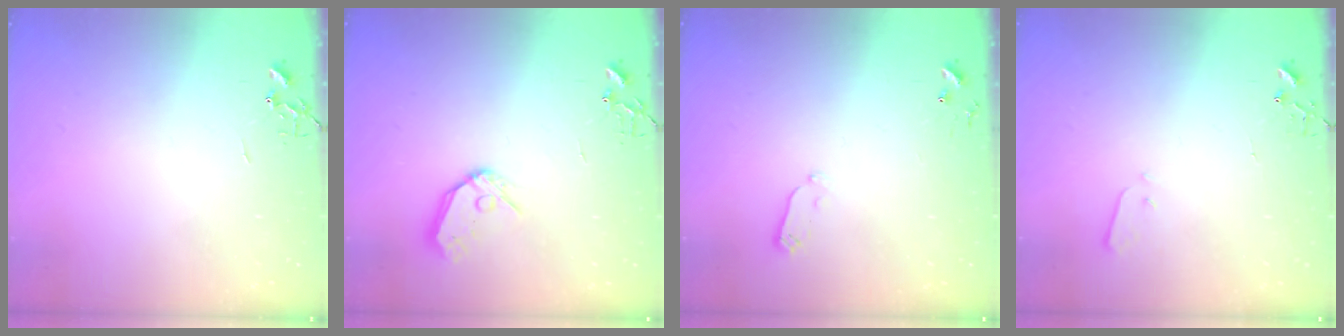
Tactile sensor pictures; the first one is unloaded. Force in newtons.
{"total": 10.5, "press": 10.5, "slide": 1.3}
{"total": 2.9, "press": 2.9, "slide": 0.4}
{"total": 1.9, "press": 1.9, "slide": 0.4}